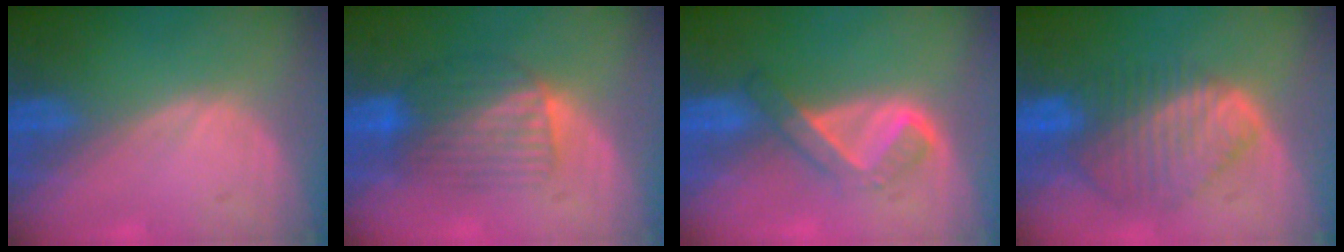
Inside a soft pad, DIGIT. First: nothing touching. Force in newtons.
{"total": 6.5, "press": 6.4, "slide": 1.0}
{"total": 5.2, "press": 4.4, "slide": 2.9}
{"total": 8.4, "press": 7.5, "slide": 3.8}